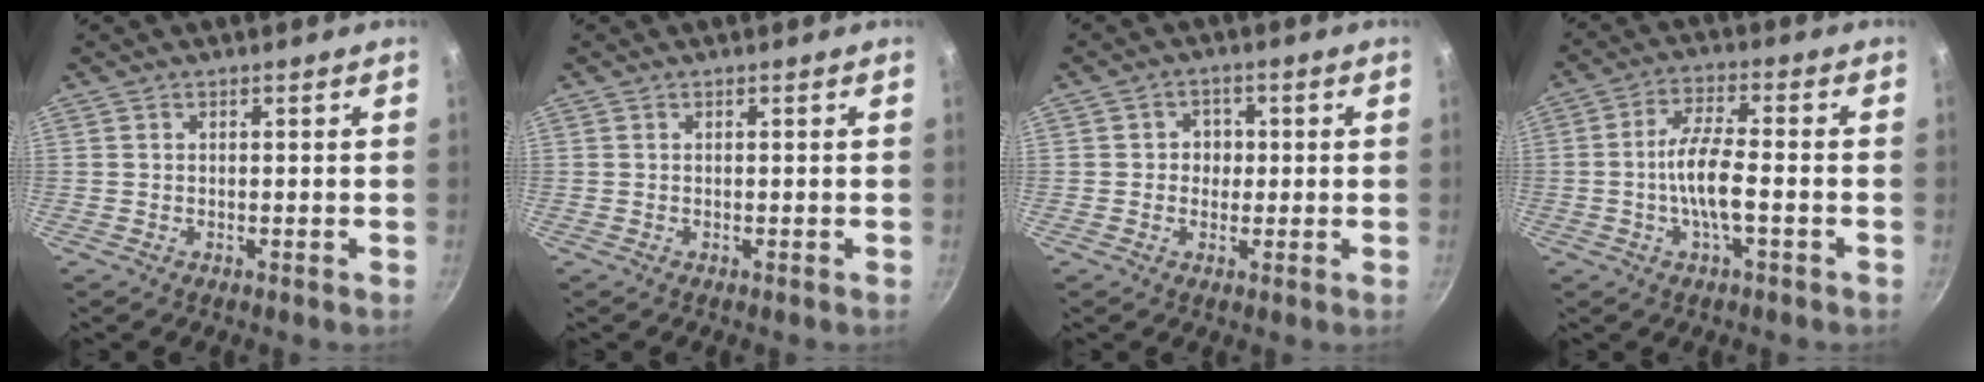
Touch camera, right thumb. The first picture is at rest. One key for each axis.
{"total": 0.0}
{"total": 3.6, "fx": 0.1, "fy": 3.3, "fz": 1.3, "tx": 0.006, "ty": 0.004, "tz": -0.003}
{"total": 8.1, "fx": -1.9, "fy": 2.4, "fz": 7.5, "tx": -0.147, "ty": 0.023, "tz": -0.043}